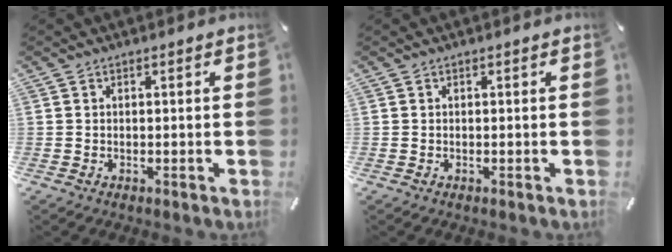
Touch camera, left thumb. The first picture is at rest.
{"total": 0.0}